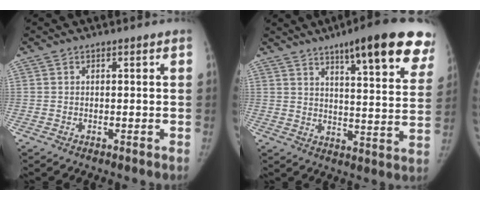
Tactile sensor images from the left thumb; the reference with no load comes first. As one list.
[{"total": 21.6, "force": [13.5, 4.7, 16.3], "torque": [-0.188, -0.046, 0.173]}]